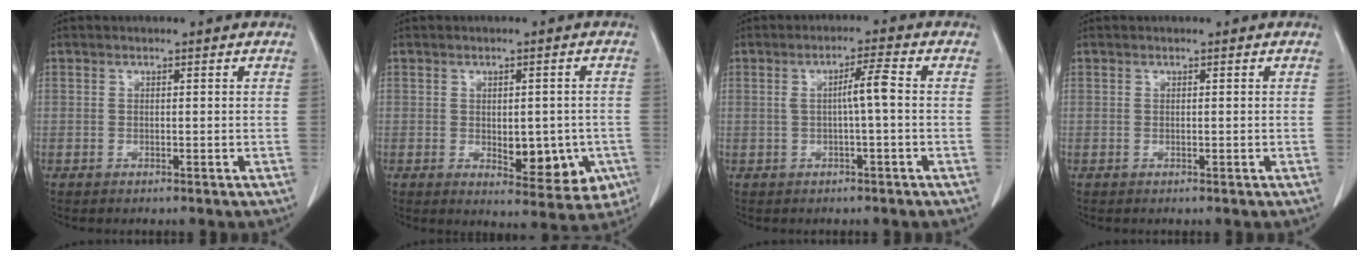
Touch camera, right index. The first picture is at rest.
{"total": 10.8, "force": [-2.7, 5.7, 8.8], "torque": [-0.107, 0.007, -0.022]}
{"total": 4.1, "force": [0.0, 0.4, 4.1], "torque": [-0.075, 0.012, 0.002]}
{"total": 0.0}